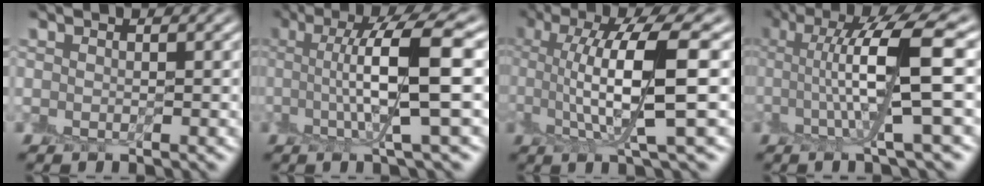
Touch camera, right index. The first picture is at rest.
{"total": 7.8, "force": [0.7, 1.3, 7.7], "torque": [-0.122, 0.011, 0.011]}
{"total": 8.7, "force": [1.7, 2.1, 8.2], "torque": [-0.144, 0.003, 0.034]}
{"total": 8.5, "force": [1.0, 1.5, 8.3], "torque": [-0.137, 0.007, 0.017]}